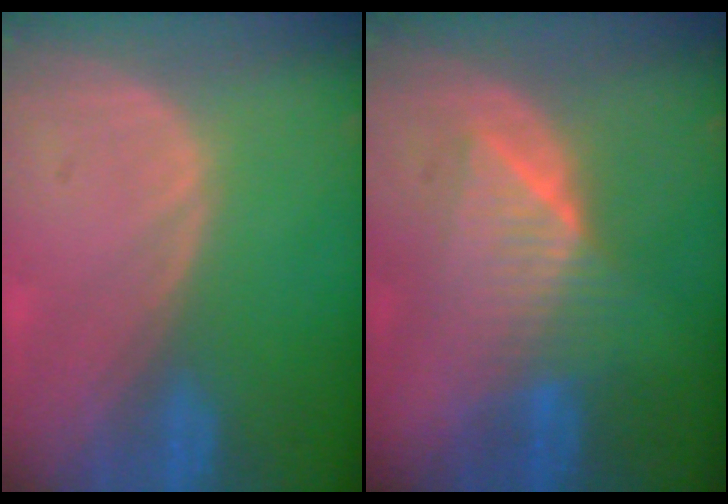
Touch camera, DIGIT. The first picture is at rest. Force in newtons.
{"total": 6.4, "press": 6.3, "slide": 1.2}